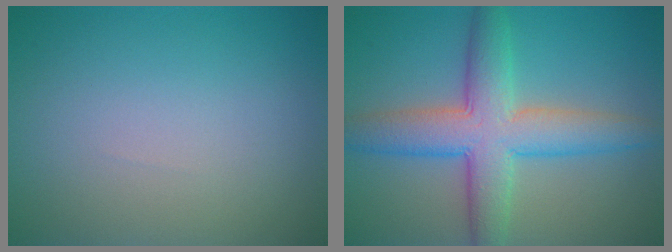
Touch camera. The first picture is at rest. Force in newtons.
{"total": 7.3, "press": 7.3, "slide": 0.2}